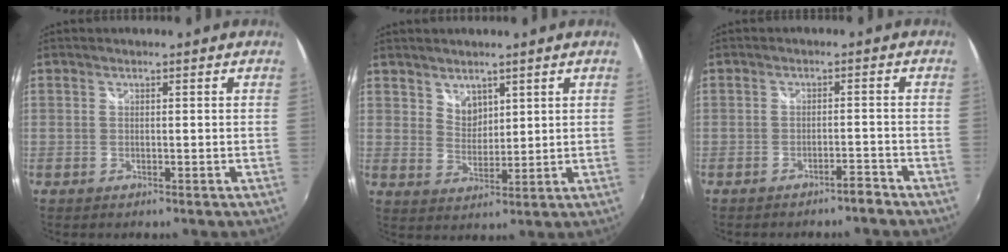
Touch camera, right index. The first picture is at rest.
{"total": 4.0, "force": [3.0, 2.5, 1.2], "torque": [-0.008, 0.002, 0.057]}
{"total": 2.5, "force": [-2.3, 0.3, 0.8], "torque": [-0.020, 0.000, -0.032]}